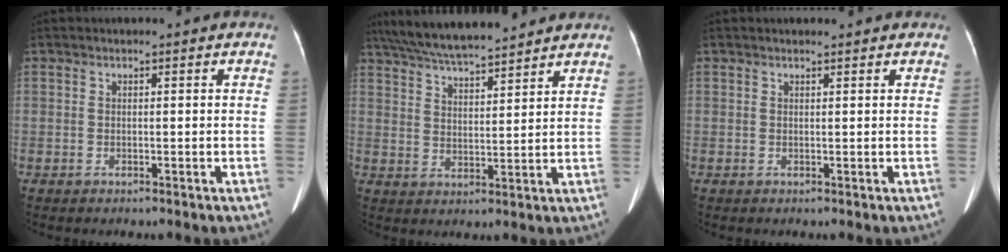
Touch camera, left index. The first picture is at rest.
{"total": 14.1, "force": [12.5, 1.7, 6.2], "torque": [-0.115, 0.030, 0.208]}
{"total": 1.3, "force": [1.2, 0.4, 0.2], "torque": [-0.008, 0.013, 0.014]}